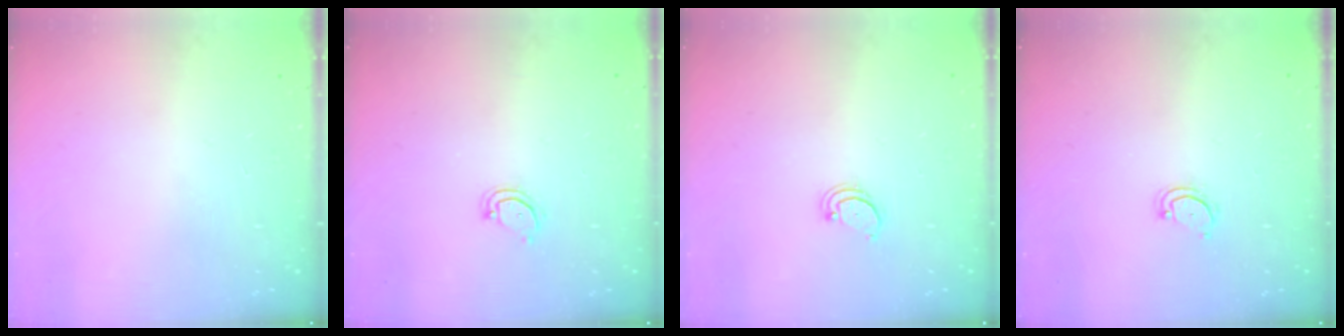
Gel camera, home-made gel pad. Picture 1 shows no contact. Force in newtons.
{"total": 2.5, "press": 2.5, "slide": 0.1}
{"total": 2.4, "press": 2.3, "slide": 0.5}
{"total": 2.8, "press": 2.8, "slide": 0.3}